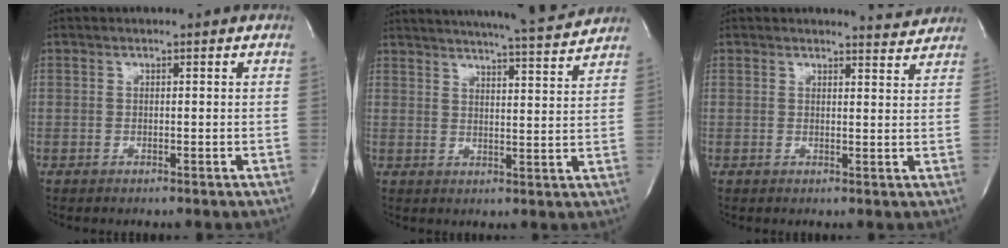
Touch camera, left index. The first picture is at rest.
{"total": 15.7, "force": [14.6, 0.1, 5.7], "torque": [-0.096, -0.021, 0.193]}
{"total": 3.1, "force": [3.1, -0.1, -0.5], "torque": [-0.004, -0.017, 0.028]}